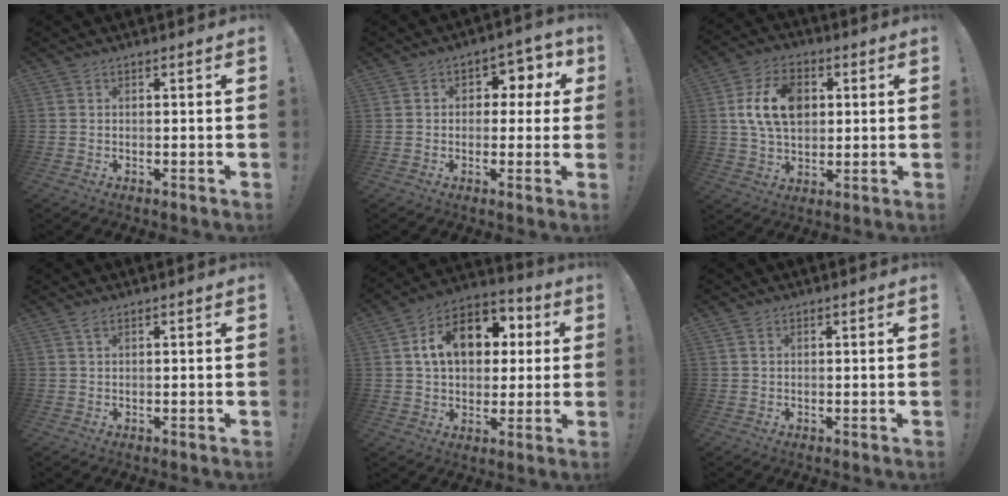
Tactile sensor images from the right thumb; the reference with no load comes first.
{"total": 5.1, "force": [0.9, 4.3, 2.5], "torque": [-0.021, -0.008, 0.012]}
{"total": 14.5, "force": [2.9, 10.4, 9.7], "torque": [-0.168, 0.002, 0.053]}
{"total": 1.1, "force": [0.6, 0.4, 0.9], "torque": [-0.015, 0.000, 0.010]}
{"total": 15.9, "force": [4.3, 11.3, 10.4], "torque": [-0.152, -0.002, 0.080]}
{"total": 1.0, "force": [0.6, 0.8, 0.4], "torque": [-0.011, 0.004, 0.012]}